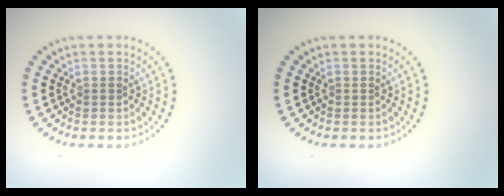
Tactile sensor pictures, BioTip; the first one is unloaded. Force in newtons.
{"total": 0.0}